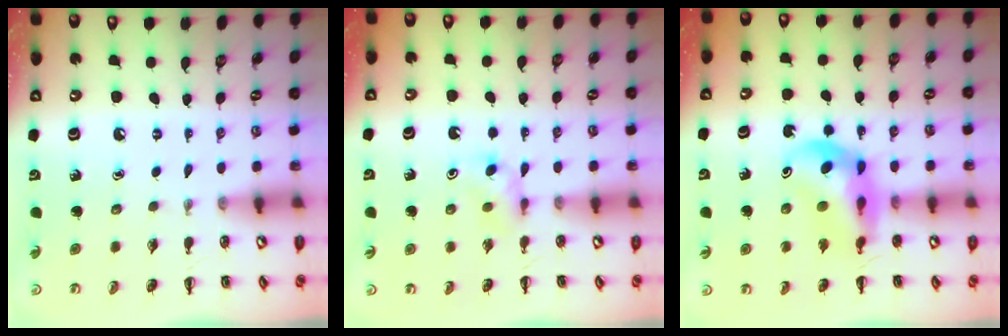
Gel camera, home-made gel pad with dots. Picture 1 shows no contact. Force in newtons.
{"total": 3.1, "press": 2.9, "slide": 1.1}
{"total": 10.0, "press": 9.5, "slide": 3.2}